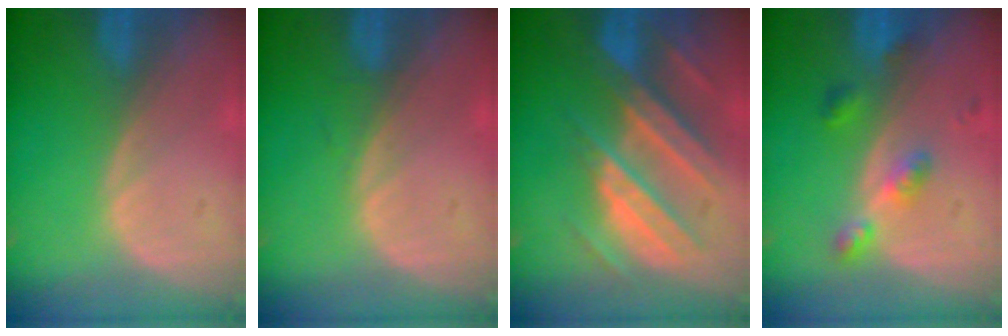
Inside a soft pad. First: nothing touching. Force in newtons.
{"total": 0.6, "press": 0.6, "slide": 0.2}
{"total": 10.2, "press": 9.0, "slide": 4.7}
{"total": 4.8, "press": 4.3, "slide": 2.0}